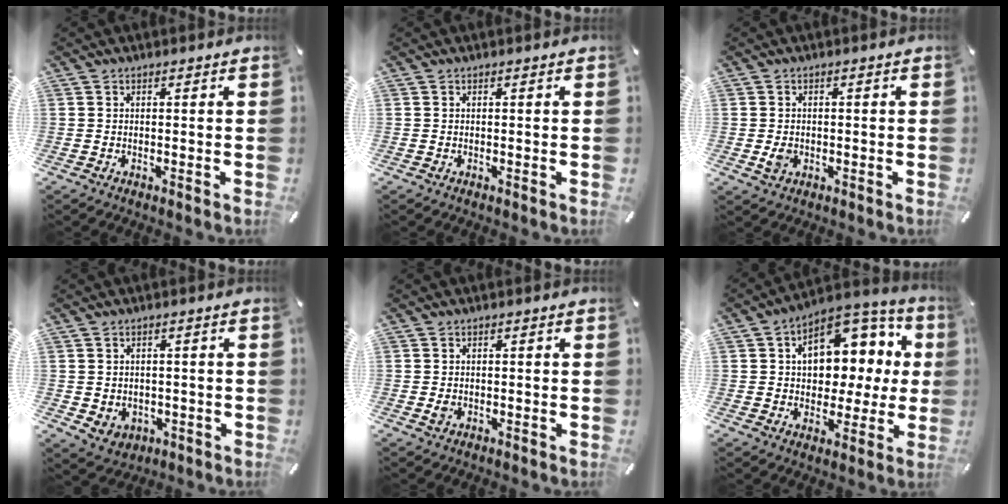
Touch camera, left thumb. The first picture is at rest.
{"total": 0.0}
{"total": 2.6, "force": [-0.6, 2.1, 1.4], "torque": [-0.023, -0.002, -0.013]}
{"total": 3.8, "force": [0.2, 3.7, 0.9], "torque": [-0.005, -0.001, 0.004]}
{"total": 1.4, "force": [-0.2, 1.1, 0.9], "torque": [-0.016, 0.003, -0.005]}
{"total": 12.7, "force": [3.5, 9.2, 8.0], "torque": [-0.105, -0.027, 0.066]}